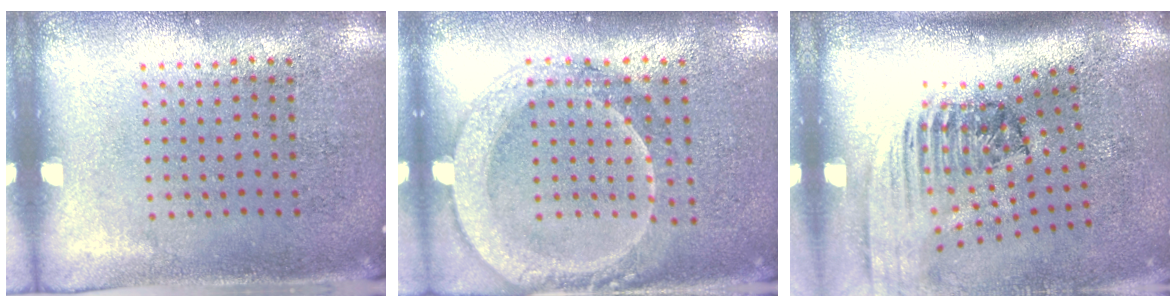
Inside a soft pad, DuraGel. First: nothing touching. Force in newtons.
{"total": 2.0, "press": 1.9, "slide": 0.8}
{"total": 2.4, "press": 1.7, "slide": 1.7}